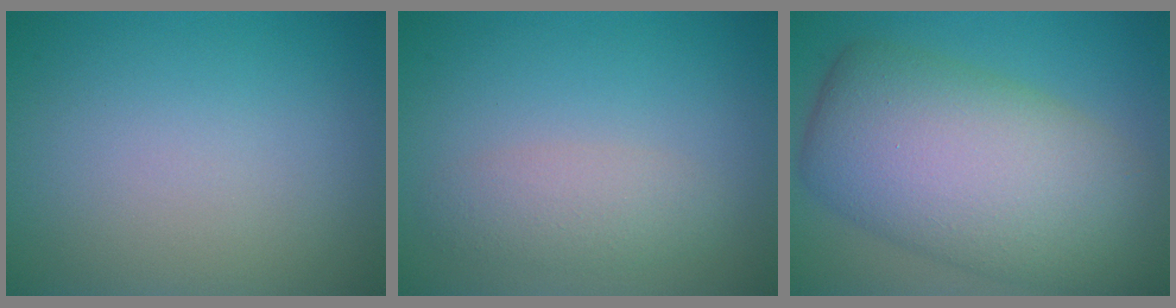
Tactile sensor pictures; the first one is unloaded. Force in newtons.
{"total": 2.4, "press": 2.4, "slide": 0.2}
{"total": 12.1, "press": 12.1, "slide": 0.4}